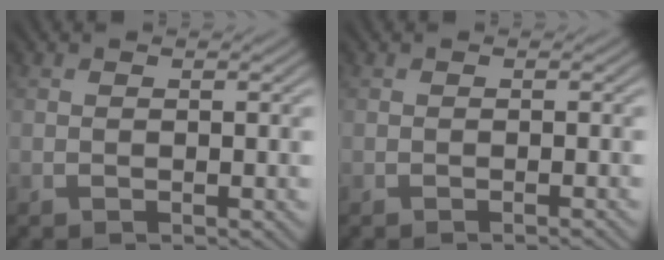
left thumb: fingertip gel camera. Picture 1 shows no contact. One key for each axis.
{"total": 0.6, "fx": -0.4, "fy": 0.0, "fz": 0.4, "tx": -0.006, "ty": 0.001, "tz": -0.009}